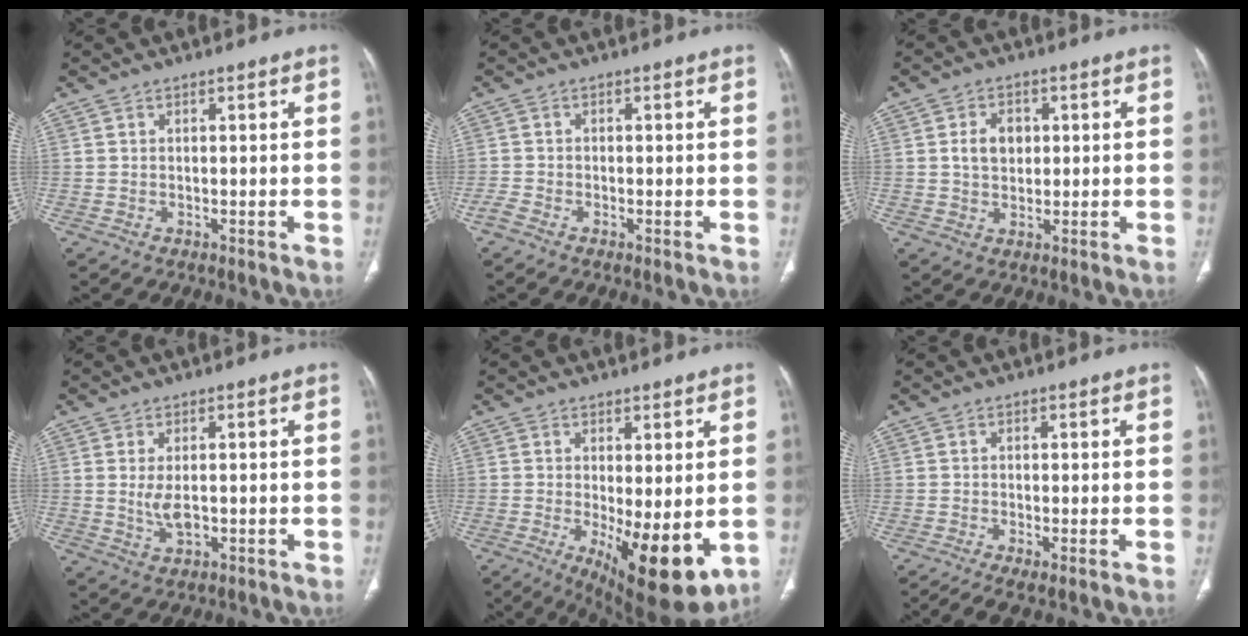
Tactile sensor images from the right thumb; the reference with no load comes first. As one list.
[{"total": 1.7, "force": [-1.2, 0.6, 1.1], "torque": [-0.030, -0.002, -0.030]}, {"total": 5.2, "force": [0.9, 3.9, 3.2], "torque": [-0.040, -0.001, 0.014]}, {"total": 4.0, "force": [-0.1, 2.1, 3.4], "torque": [-0.070, -0.009, 0.005]}, {"total": 13.0, "force": [-2.5, 4.5, 12.0], "torque": [-0.171, -0.031, -0.019]}, {"total": 4.3, "force": [-2.0, 1.2, 3.6], "torque": [-0.080, -0.009, -0.038]}]